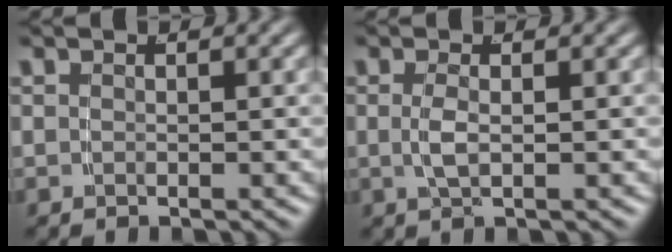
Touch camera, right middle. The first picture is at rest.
{"total": 1.4, "force": [-0.1, -0.2, 1.4], "torque": [-0.035, -0.007, 0.007]}